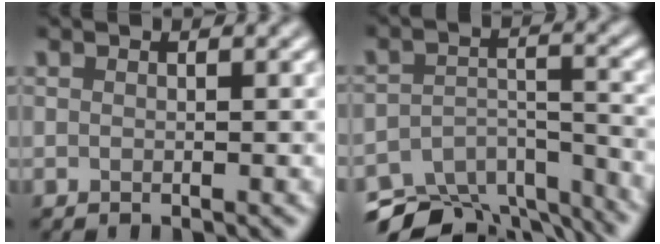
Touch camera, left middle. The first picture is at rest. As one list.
[{"total": 10.5, "force": [-9.2, 4.2, 2.9], "torque": [-0.032, -0.005, -0.122]}]